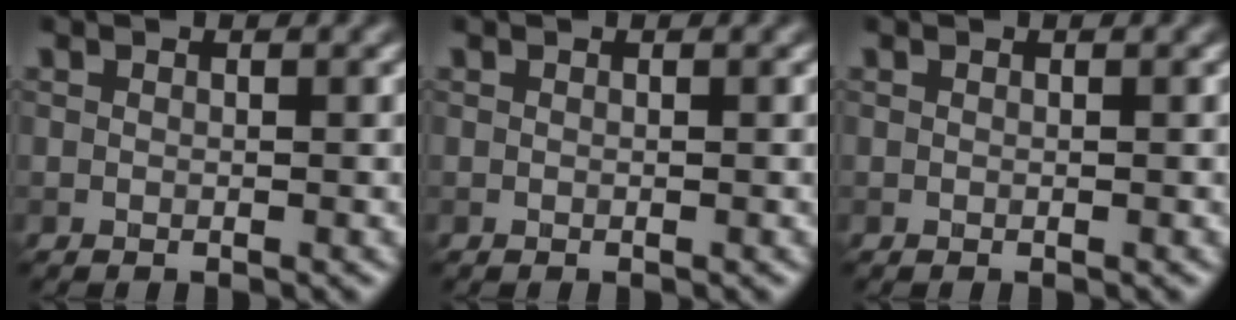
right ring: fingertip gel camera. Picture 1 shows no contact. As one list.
[{"total": 0.0}, {"total": 0.0}]